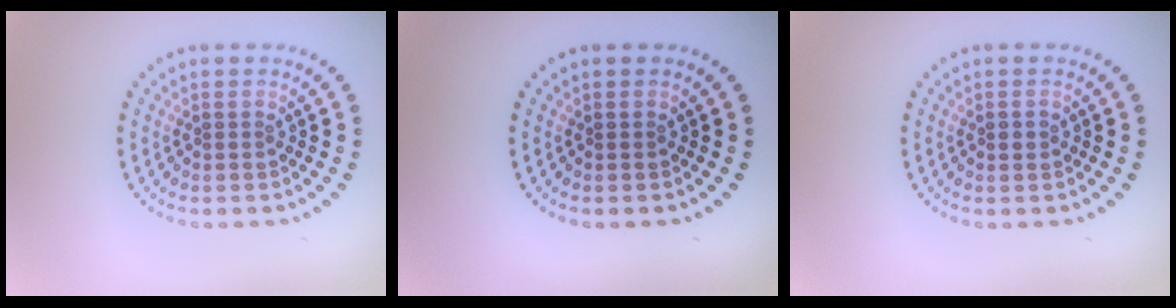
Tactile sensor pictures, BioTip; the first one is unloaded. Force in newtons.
{"total": 0.0}
{"total": 1.0, "press": 1.0, "slide": 0.1}